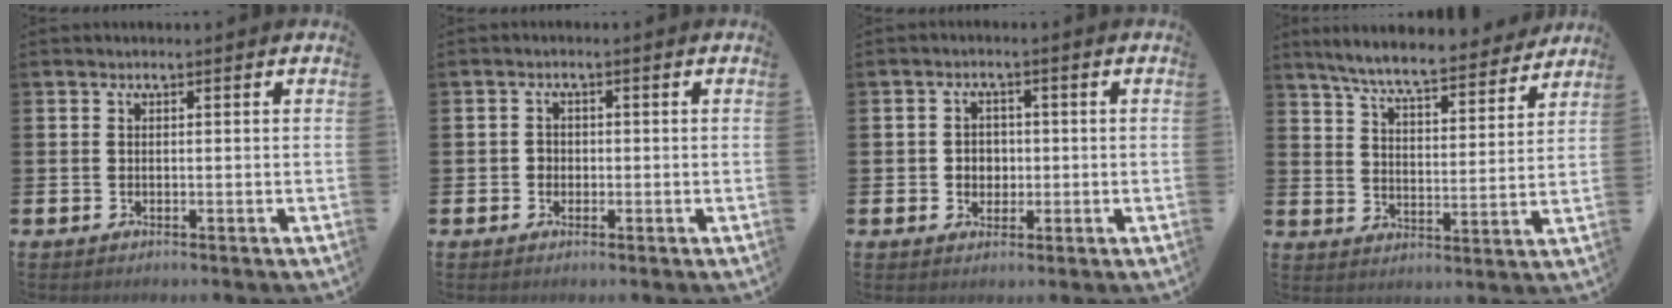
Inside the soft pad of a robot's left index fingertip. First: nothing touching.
{"total": 1.4, "force": [-0.4, 1.3, 0.3], "torque": [0.008, 0.000, -0.013]}
{"total": 2.7, "force": [0.1, 2.5, 0.9], "torque": [-0.002, 0.000, -0.007]}
{"total": 7.4, "force": [6.9, 0.6, 2.5], "torque": [-0.072, -0.047, 0.118]}